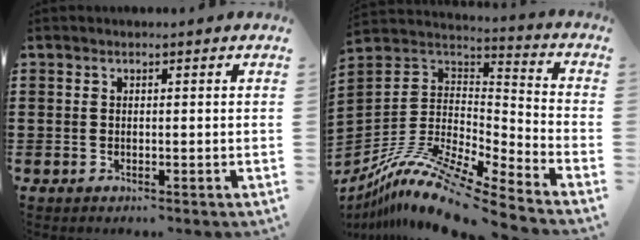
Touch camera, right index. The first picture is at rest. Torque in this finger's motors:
{"motor_torque": [-0.42, 0.36, 0.39, 0.21]}